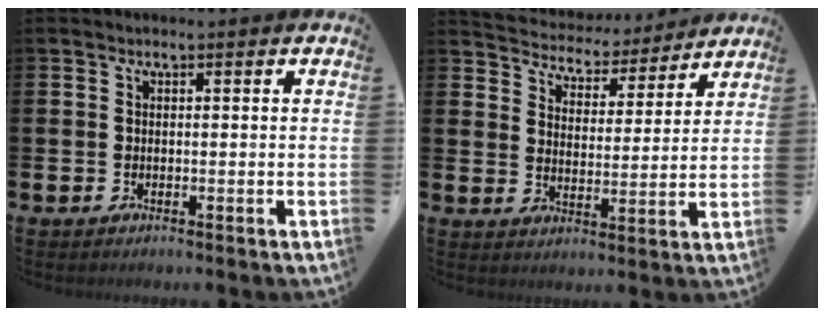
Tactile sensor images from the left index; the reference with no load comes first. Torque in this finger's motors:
{"motor_torque": [1.04, -1.10, 0.40, 0.03]}